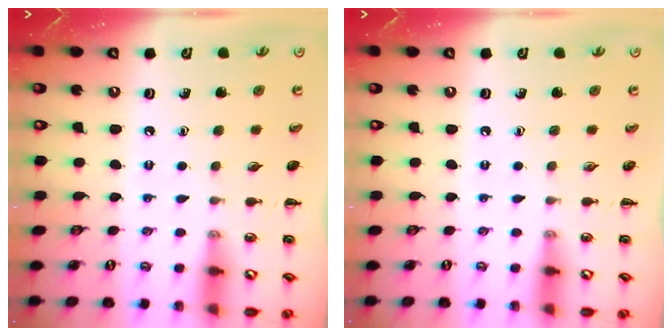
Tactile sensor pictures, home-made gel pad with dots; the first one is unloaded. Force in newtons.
{"total": 0.0}